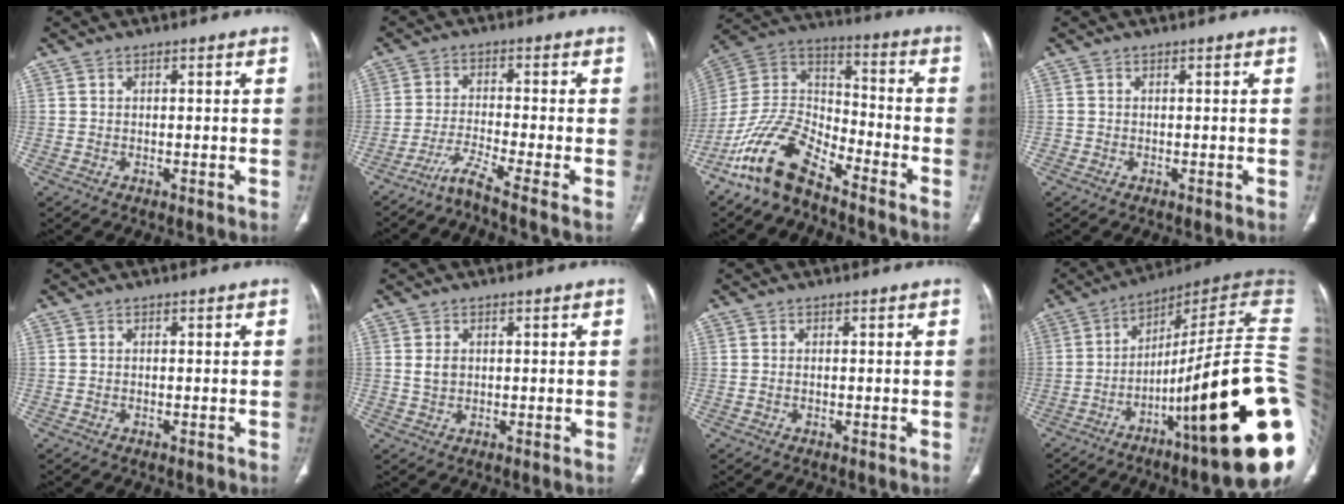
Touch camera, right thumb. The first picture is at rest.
{"total": 5.2, "force": [-4.0, -1.6, 2.9], "torque": [-0.080, 0.005, -0.085]}
{"total": 14.1, "force": [-10.6, 5.6, 7.4], "torque": [-0.134, 0.080, -0.210]}
{"total": 0.0}
{"total": 0.0}
{"total": 2.1, "force": [0.5, 1.7, 1.2], "torque": [-0.018, 0.001, 0.014]}
{"total": 0.0}
{"total": 32.4, "force": [-6.1, 5.6, 31.3], "torque": [-0.378, 0.026, -0.095]}